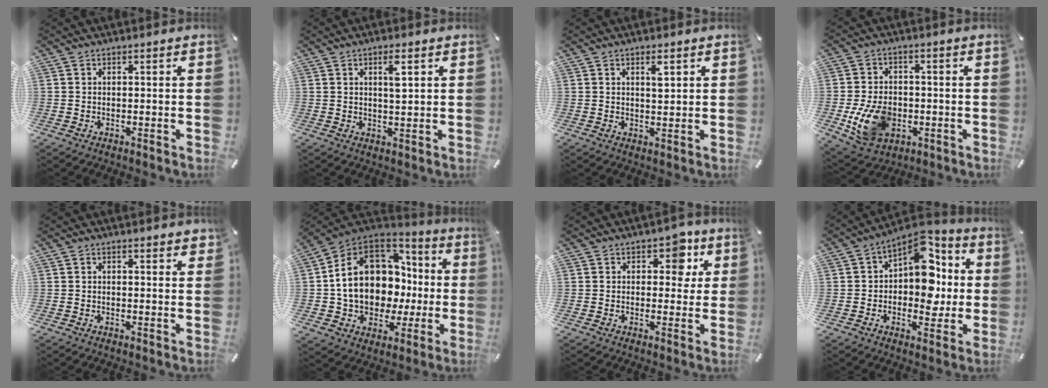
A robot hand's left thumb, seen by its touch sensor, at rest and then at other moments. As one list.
[{"total": 3.8, "force": [1.5, 0.7, 3.4], "torque": [-0.057, -0.005, 0.019]}, {"total": 2.9, "force": [1.4, 0.8, 2.4], "torque": [-0.035, -0.004, 0.019]}, {"total": 11.8, "force": [-2.8, 8.7, 7.5], "torque": [-0.155, 0.004, -0.048]}, {"total": 1.2, "force": [1.0, 0.4, 0.6], "torque": [-0.005, -0.002, 0.016]}, {"total": 16.9, "force": [1.5, 13.9, 9.5], "torque": [-0.189, -0.016, 0.031]}, {"total": 6.9, "force": [2.8, 4.7, 4.1], "torque": [-0.030, -0.009, 0.037]}, {"total": 14.2, "force": [2.8, 9.7, 9.9], "torque": [-0.125, -0.024, 0.051]}]